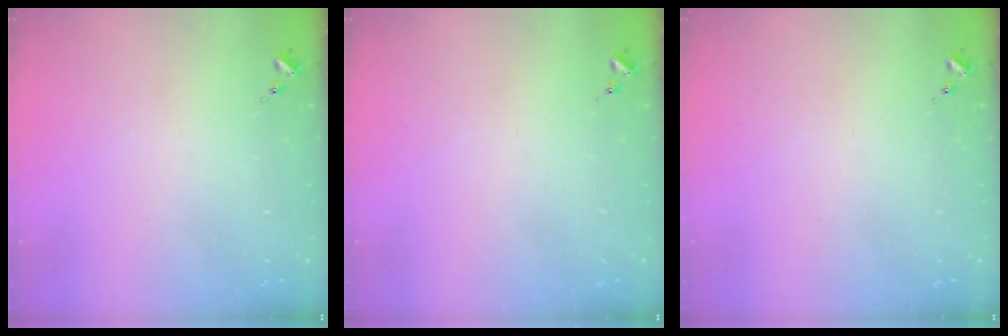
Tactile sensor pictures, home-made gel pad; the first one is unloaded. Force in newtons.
{"total": 0.0}
{"total": 0.0}